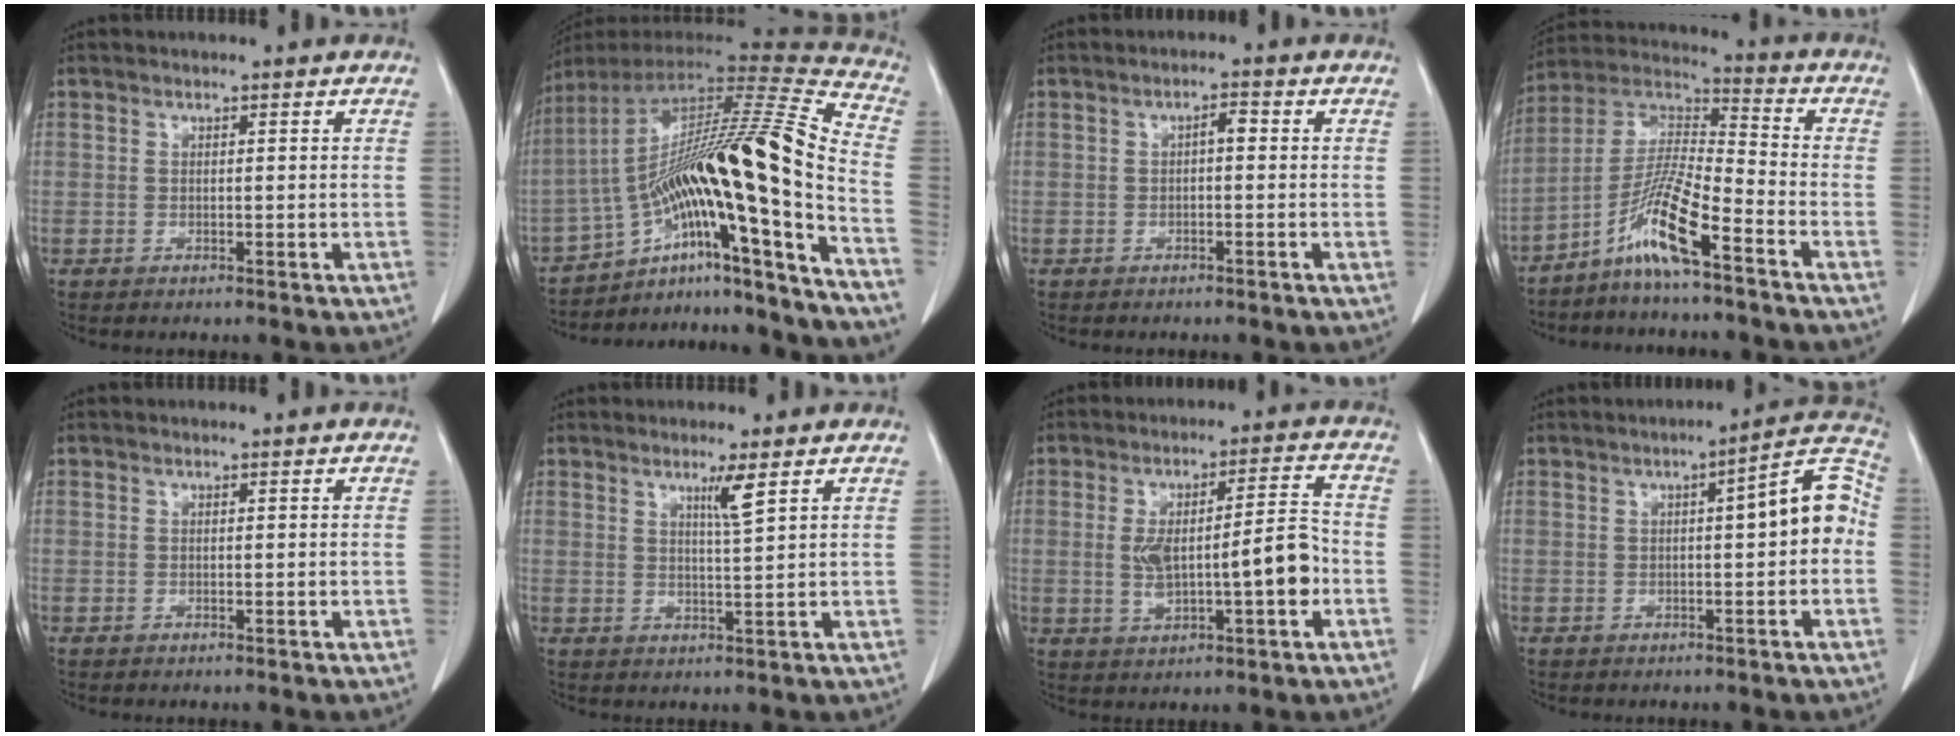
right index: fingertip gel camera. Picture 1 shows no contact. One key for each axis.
{"total": 25.7, "fx": -12.7, "fy": 0.5, "fz": 22.3, "tx": -0.332, "ty": 0.010, "tz": -0.212}
{"total": 1.8, "fx": 0.2, "fy": 0.6, "fz": 1.7, "tx": -0.023, "ty": 0.007, "tz": 0.003}
{"total": 10.4, "fx": -6.4, "fy": 0.5, "fz": 8.2, "tx": -0.166, "ty": 0.001, "tz": -0.133}
{"total": 0.0}
{"total": 3.3, "fx": 2.1, "fy": -0.6, "fz": 2.6, "tx": -0.045, "ty": -0.008, "tz": 0.038}
{"total": 10.8, "fx": -1.3, "fy": 2.4, "fz": 10.5, "tx": -0.184, "ty": 0.022, "tz": -0.011}
{"total": 8.3, "fx": 0.5, "fy": 1.4, "fz": 8.1, "tx": -0.098, "ty": 0.031, "tz": 0.001}